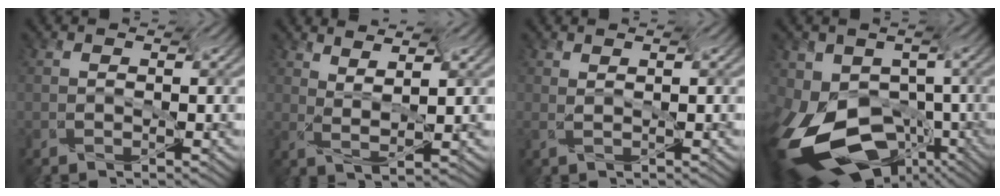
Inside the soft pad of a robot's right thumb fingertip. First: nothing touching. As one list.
[{"total": 3.9, "force": [2.8, 0.1, 2.7], "torque": [-0.065, -0.008, 0.055]}, {"total": 1.4, "force": [1.3, -0.4, 0.4], "torque": [-0.004, -0.007, 0.025]}, {"total": 15.2, "force": [-8.4, 9.7, 8.1], "torque": [-0.203, -0.036, -0.123]}]